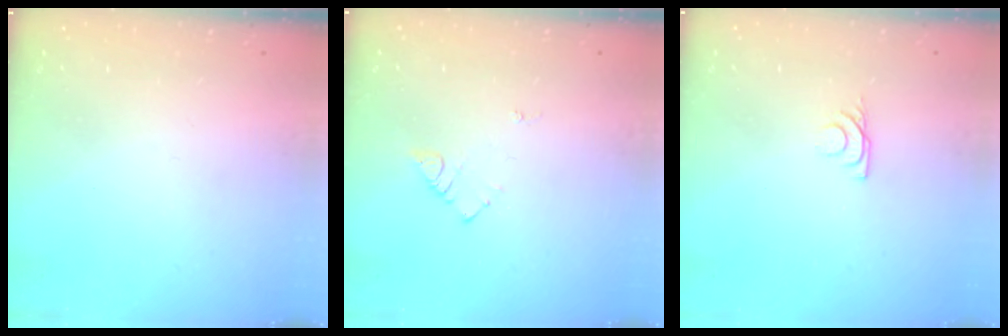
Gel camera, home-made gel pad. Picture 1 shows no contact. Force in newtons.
{"total": 3.9, "press": 3.9, "slide": 0.5}
{"total": 5.3, "press": 5.3, "slide": 0.9}